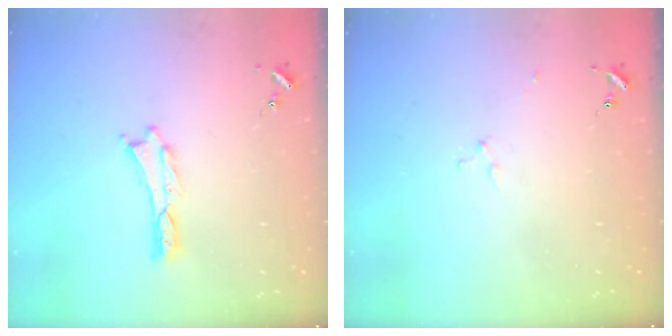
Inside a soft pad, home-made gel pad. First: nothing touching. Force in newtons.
{"total": 2.9, "press": 2.9, "slide": 0.3}